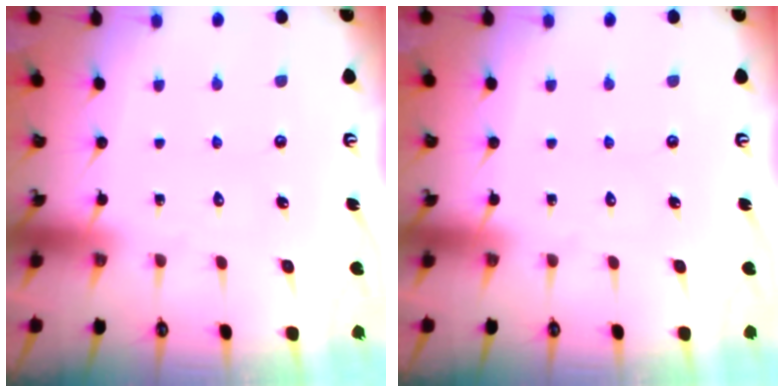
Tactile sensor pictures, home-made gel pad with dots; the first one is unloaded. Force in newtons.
{"total": 0.0}